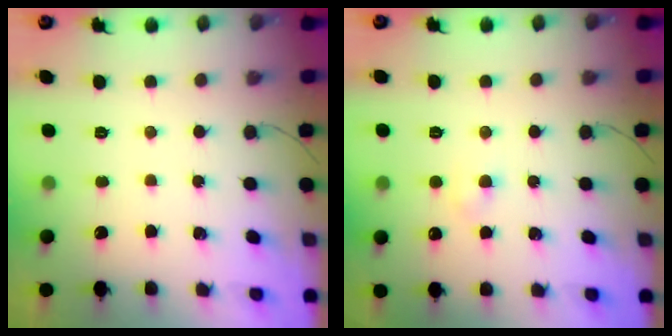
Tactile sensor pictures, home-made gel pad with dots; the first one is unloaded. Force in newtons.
{"total": 2.4, "press": 2.3, "slide": 0.8}